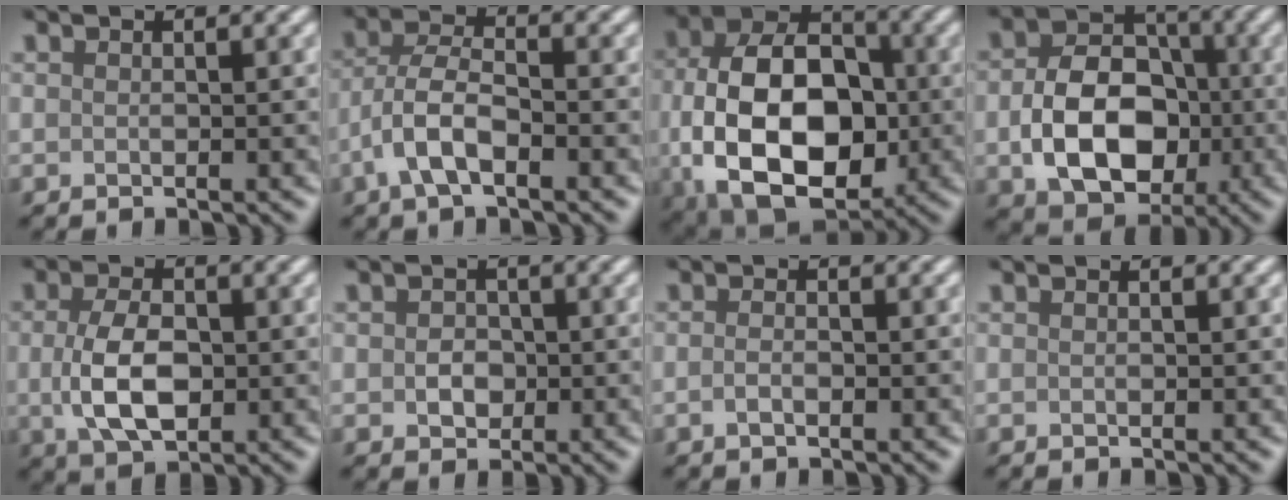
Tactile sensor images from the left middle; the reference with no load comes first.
{"total": 4.6, "force": [-1.9, 2.0, 3.7], "torque": [-0.073, 0.009, -0.045]}
{"total": 14.7, "force": [-1.5, 9.8, 10.8], "torque": [-0.191, -0.015, -0.022]}
{"total": 9.0, "force": [-1.6, 6.5, 6.0], "torque": [-0.110, -0.002, -0.024]}
{"total": 5.4, "force": [-0.3, 3.3, 4.3], "torque": [-0.093, -0.005, -0.004]}
{"total": 1.9, "force": [-0.1, 1.6, 0.9], "torque": [-0.013, 0.000, -0.006]}
{"total": 1.0, "force": [-0.4, 0.5, 0.9], "torque": [-0.019, 0.002, -0.011]}
{"total": 0.0}